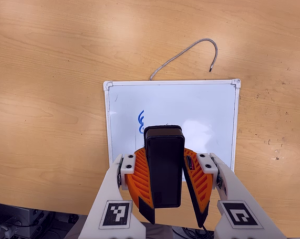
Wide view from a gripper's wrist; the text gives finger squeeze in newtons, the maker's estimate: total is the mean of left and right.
{"total": 11.6, "left": 10.8, "right": 12.4}